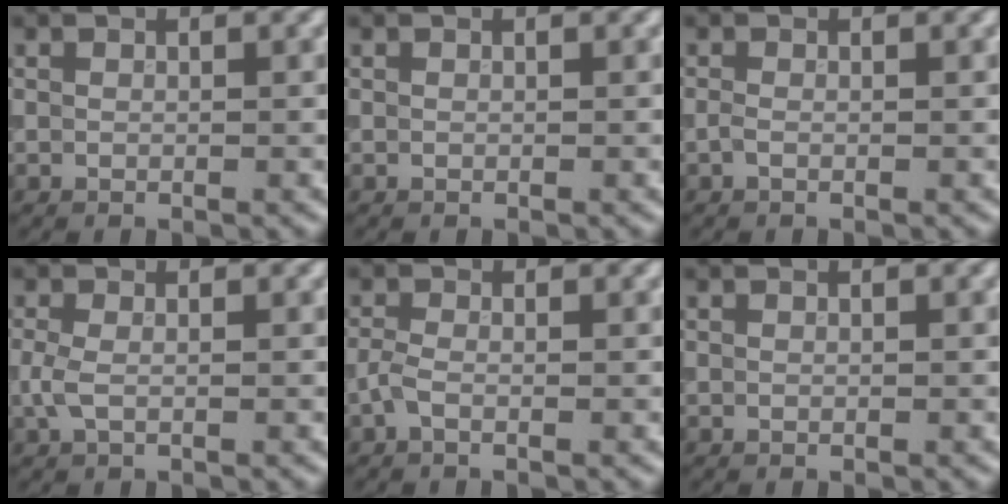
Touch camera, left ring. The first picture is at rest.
{"total": 0.0}
{"total": 0.6, "force": [-0.3, 0.2, 0.5], "torque": [-0.013, -0.001, -0.007]}
{"total": 1.6, "force": [-0.2, 0.8, 1.4], "torque": [-0.036, 0.001, -0.008]}
{"total": 1.4, "force": [-0.6, 0.5, 1.1], "torque": [-0.028, 0.000, -0.018]}
{"total": 0.0}